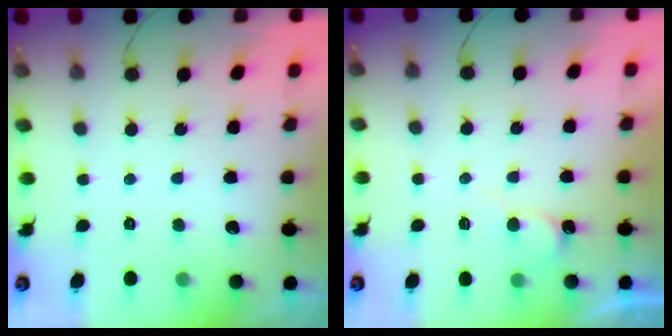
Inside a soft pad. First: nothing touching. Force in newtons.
{"total": 6.9, "press": 6.9, "slide": 0.5}